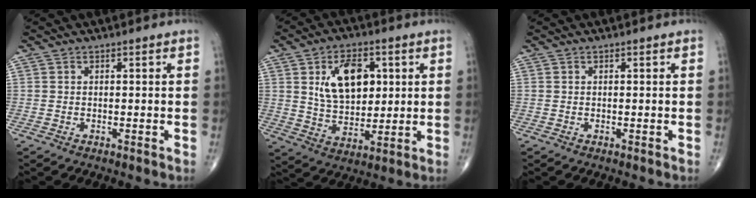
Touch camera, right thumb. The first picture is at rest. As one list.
[{"total": 12.7, "force": [3.6, 7.8, 9.4], "torque": [-0.128, -0.014, 0.069]}, {"total": 0.0}]